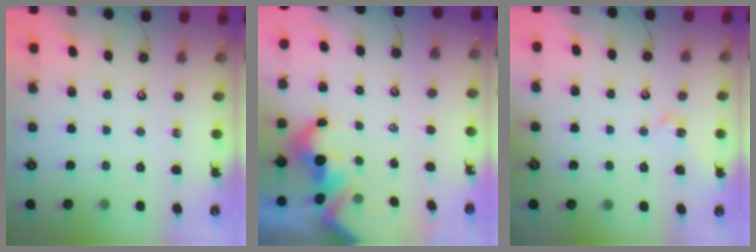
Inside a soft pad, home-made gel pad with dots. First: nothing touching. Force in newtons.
{"total": 4.2, "press": 4.0, "slide": 1.0}
{"total": 1.7, "press": 1.6, "slide": 0.6}